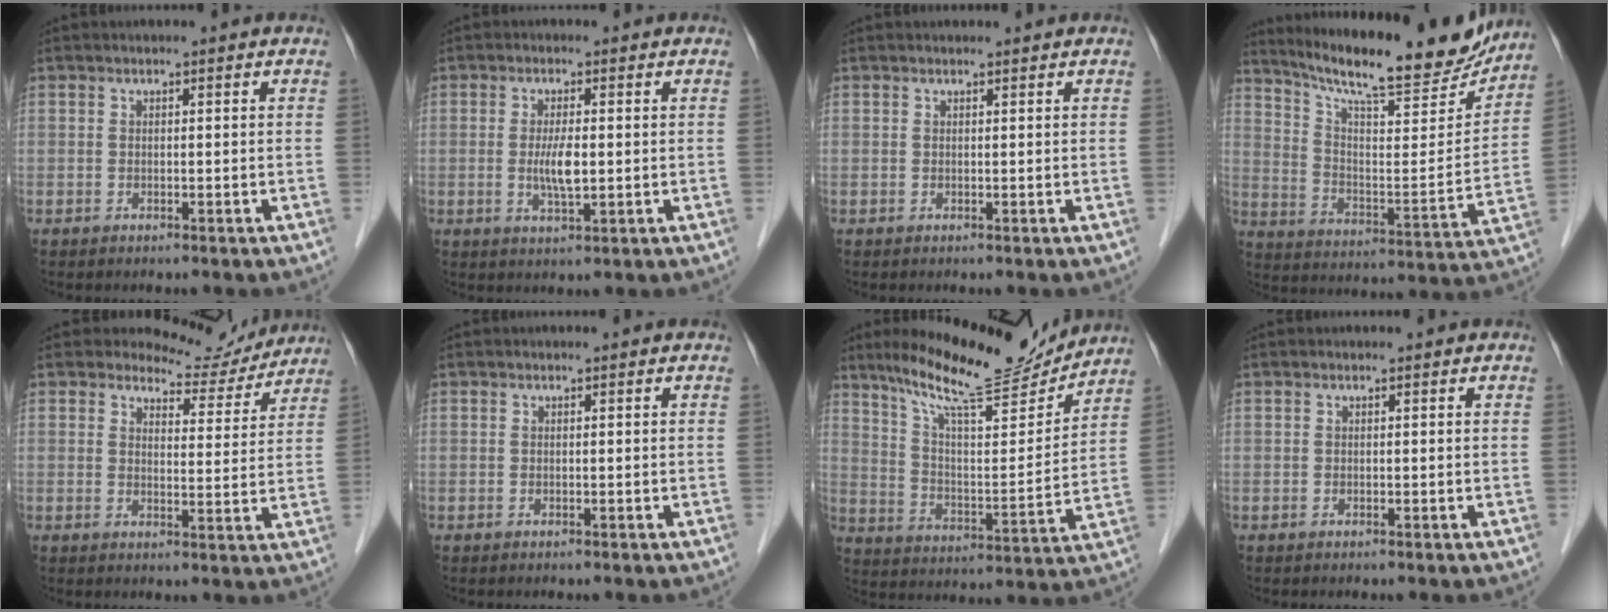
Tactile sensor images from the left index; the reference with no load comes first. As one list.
[{"total": 3.9, "force": [-0.2, 0.8, 3.8], "torque": [-0.078, -0.007, -0.001]}, {"total": 0.8, "force": [0.8, 0.1, 0.1], "torque": [-0.007, 0.005, 0.014]}, {"total": 22.0, "force": [19.4, 2.6, 9.9], "torque": [-0.162, -0.034, 0.284]}, {"total": 7.0, "force": [6.7, 2.0, -0.5], "torque": [0.009, -0.012, 0.080]}, {"total": 0.0}, {"total": 16.8, "force": [14.9, 2.0, 7.5], "torque": [-0.131, -0.012, 0.241]}, {"total": 0.0}]